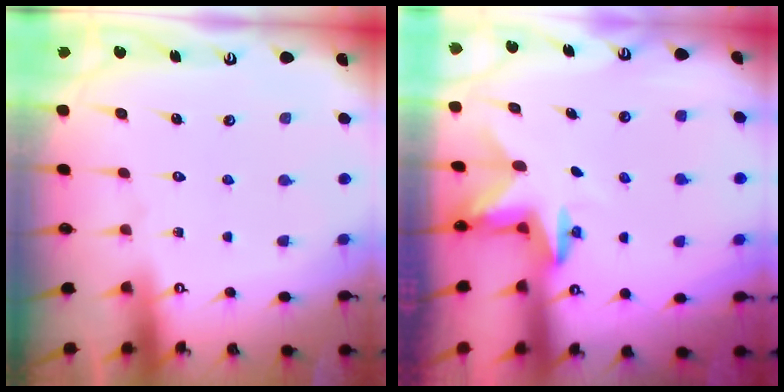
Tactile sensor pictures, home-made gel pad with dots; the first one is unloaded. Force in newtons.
{"total": 2.6, "press": 2.5, "slide": 0.4}